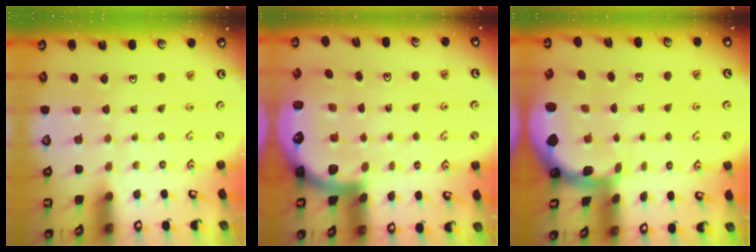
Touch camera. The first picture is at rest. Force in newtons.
{"total": 4.6, "press": 4.6, "slide": 0.6}
{"total": 1.7, "press": 1.7, "slide": 0.4}